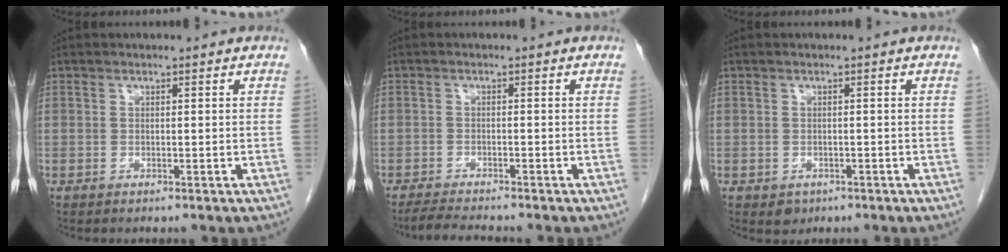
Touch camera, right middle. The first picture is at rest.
{"total": 4.2, "force": [-3.9, -0.1, 1.6], "torque": [-0.033, -0.020, -0.064]}
{"total": 1.7, "force": [-0.9, 1.4, 0.6], "torque": [-0.007, 0.002, -0.004]}